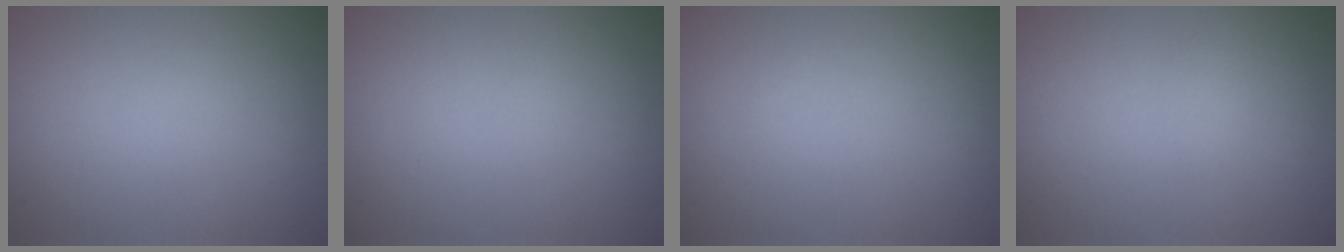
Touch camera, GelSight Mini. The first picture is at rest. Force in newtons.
{"total": 0.0}
{"total": 0.0}
{"total": 0.6, "press": 0.6, "slide": 0.1}